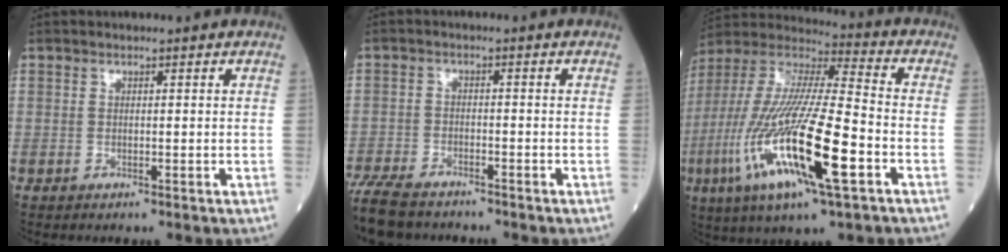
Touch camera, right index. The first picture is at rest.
{"total": 9.4, "force": [-8.1, 2.9, 3.9], "torque": [-0.075, -0.019, -0.138]}
{"total": 24.1, "force": [-7.9, 3.5, 22.5], "torque": [-0.493, -0.046, -0.148]}